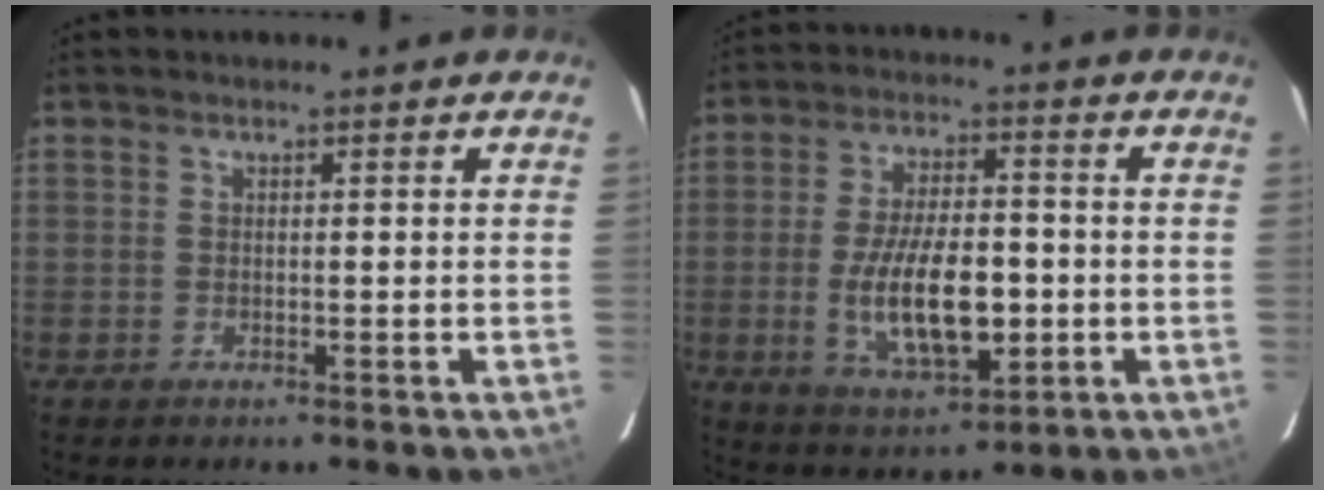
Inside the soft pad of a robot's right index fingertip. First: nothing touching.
{"total": 14.2, "force": [-2.6, 5.9, 12.6], "torque": [-0.241, -0.008, -0.035]}